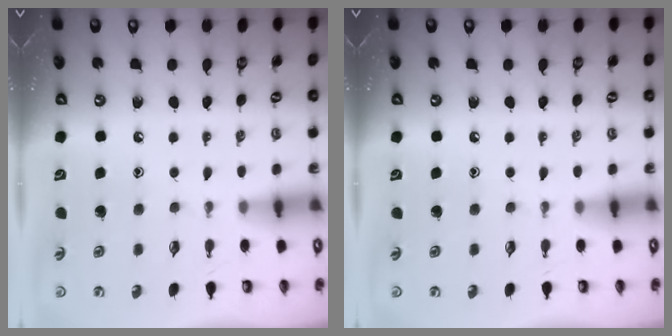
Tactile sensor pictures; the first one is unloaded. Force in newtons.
{"total": 0.0}